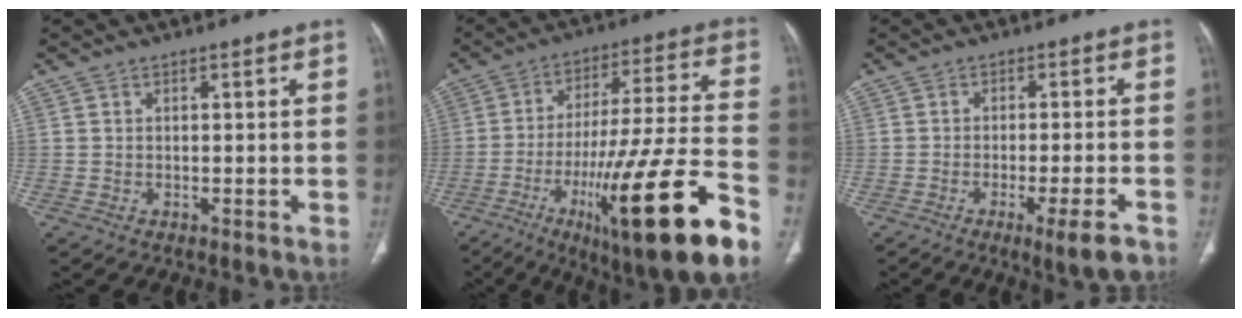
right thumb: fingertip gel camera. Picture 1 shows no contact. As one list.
[{"total": 26.3, "force": [-12.7, 4.0, 22.7], "torque": [-0.360, 0.042, -0.194]}, {"total": 6.4, "force": [-3.7, 0.9, 5.2], "torque": [-0.078, 0.005, -0.052]}]